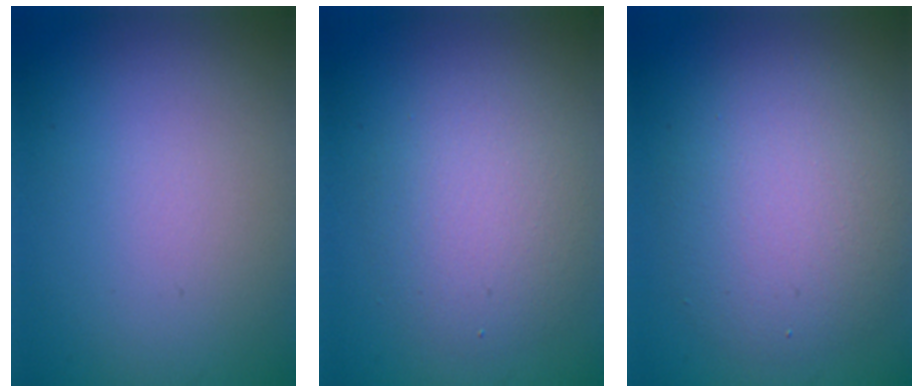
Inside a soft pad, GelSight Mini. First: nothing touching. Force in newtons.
{"total": 4.1, "press": 4.1, "slide": 0.2}
{"total": 5.9, "press": 5.8, "slide": 0.4}